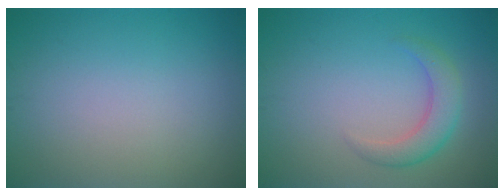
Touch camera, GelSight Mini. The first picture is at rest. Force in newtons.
{"total": 3.0, "press": 3.0, "slide": 0.1}